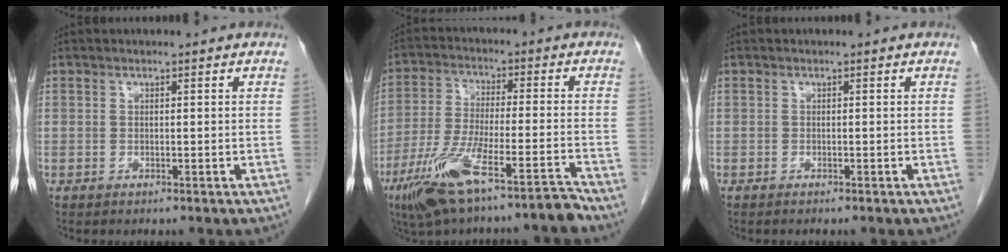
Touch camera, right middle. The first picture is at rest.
{"total": 12.1, "force": [-8.7, 0.5, 8.3], "torque": [-0.157, -0.014, -0.157]}
{"total": 1.0, "force": [-0.9, 0.2, 0.5], "torque": [-0.011, -0.002, -0.008]}